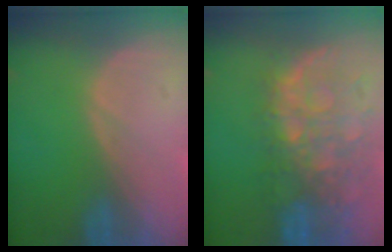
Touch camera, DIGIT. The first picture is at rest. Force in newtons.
{"total": 11.1, "press": 9.7, "slide": 5.4}